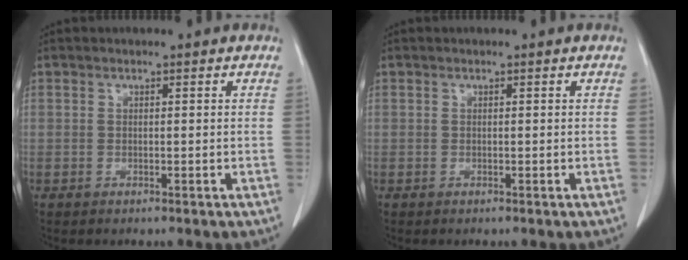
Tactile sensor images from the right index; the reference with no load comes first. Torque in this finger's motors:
{"motor_torque": [0.00, 0.00, 0.00, 0.00]}